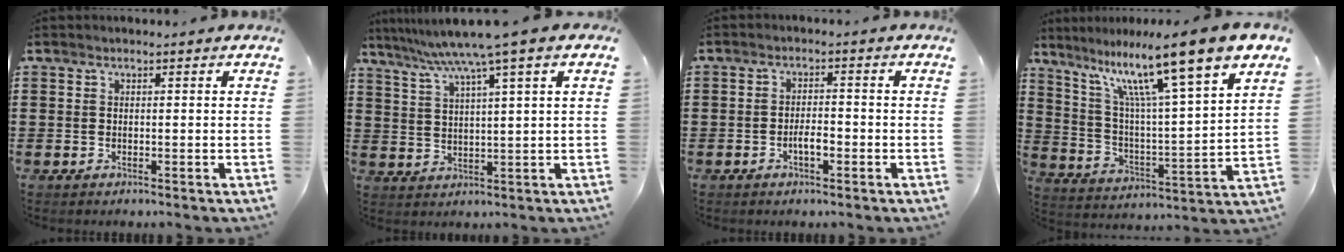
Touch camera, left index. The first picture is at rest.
{"total": 7.0, "force": [4.7, -0.8, 5.1], "torque": [-0.113, -0.025, 0.076]}
{"total": 2.9, "force": [-1.1, 0.9, 2.5], "torque": [-0.046, 0.005, -0.019]}
{"total": 14.0, "force": [10.1, 0.4, 9.8], "torque": [-0.202, -0.063, 0.158]}